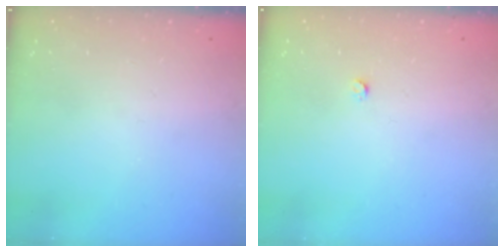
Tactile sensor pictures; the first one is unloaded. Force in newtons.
{"total": 2.4, "press": 2.4, "slide": 0.3}